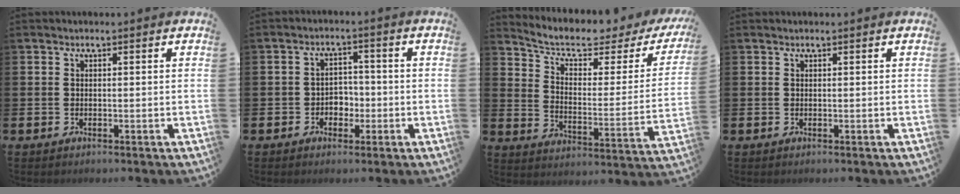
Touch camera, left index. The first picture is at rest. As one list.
[{"total": 2.8, "force": [-1.2, 2.3, 1.0], "torque": [-0.026, 0.007, -0.030]}, {"total": 6.4, "force": [4.9, 2.2, 3.3], "torque": [-0.089, -0.038, 0.077]}, {"total": 0.0}]